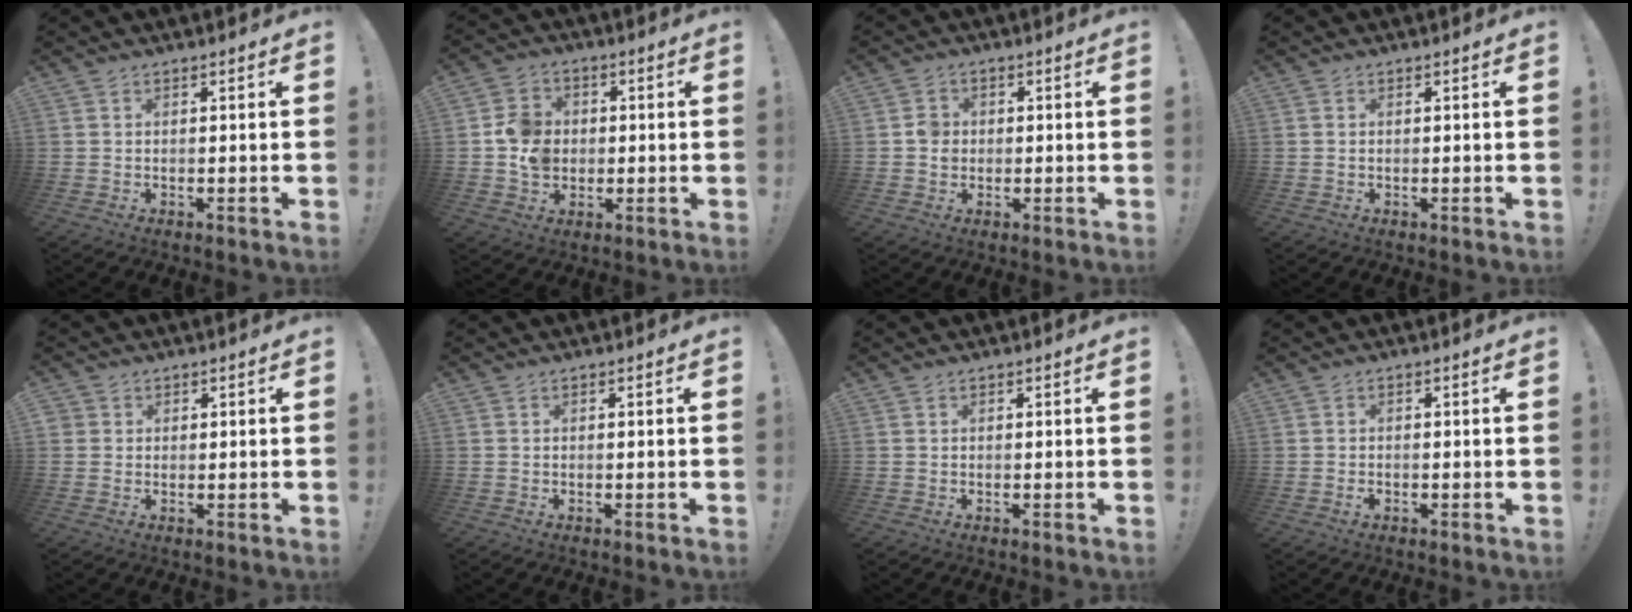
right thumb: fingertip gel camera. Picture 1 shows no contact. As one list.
[{"total": 8.9, "force": [-0.4, 8.2, 3.6], "torque": [-0.047, 0.009, 0.000]}, {"total": 3.9, "force": [-0.6, 3.5, 1.6], "torque": [-0.020, 0.007, -0.011]}, {"total": 0.0}, {"total": 2.0, "force": [1.0, 1.7, 0.4], "torque": [-0.010, -0.001, 0.020]}, {"total": 0.0}, {"total": 0.0}, {"total": 1.0, "force": [-0.8, 0.4, 0.4], "torque": [-0.005, 0.001, -0.014]}]